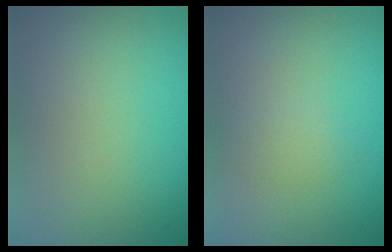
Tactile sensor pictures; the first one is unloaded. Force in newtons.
{"total": 1.5, "press": 1.5, "slide": 0.0}